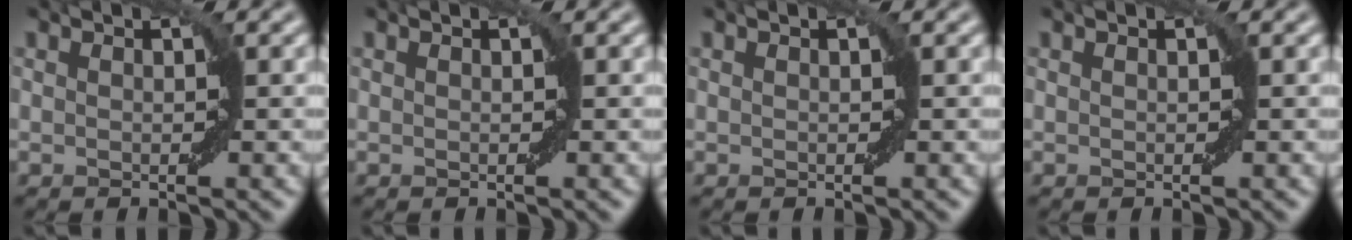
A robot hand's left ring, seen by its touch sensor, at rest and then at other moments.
{"total": 0.0}
{"total": 0.0}
{"total": 0.0}